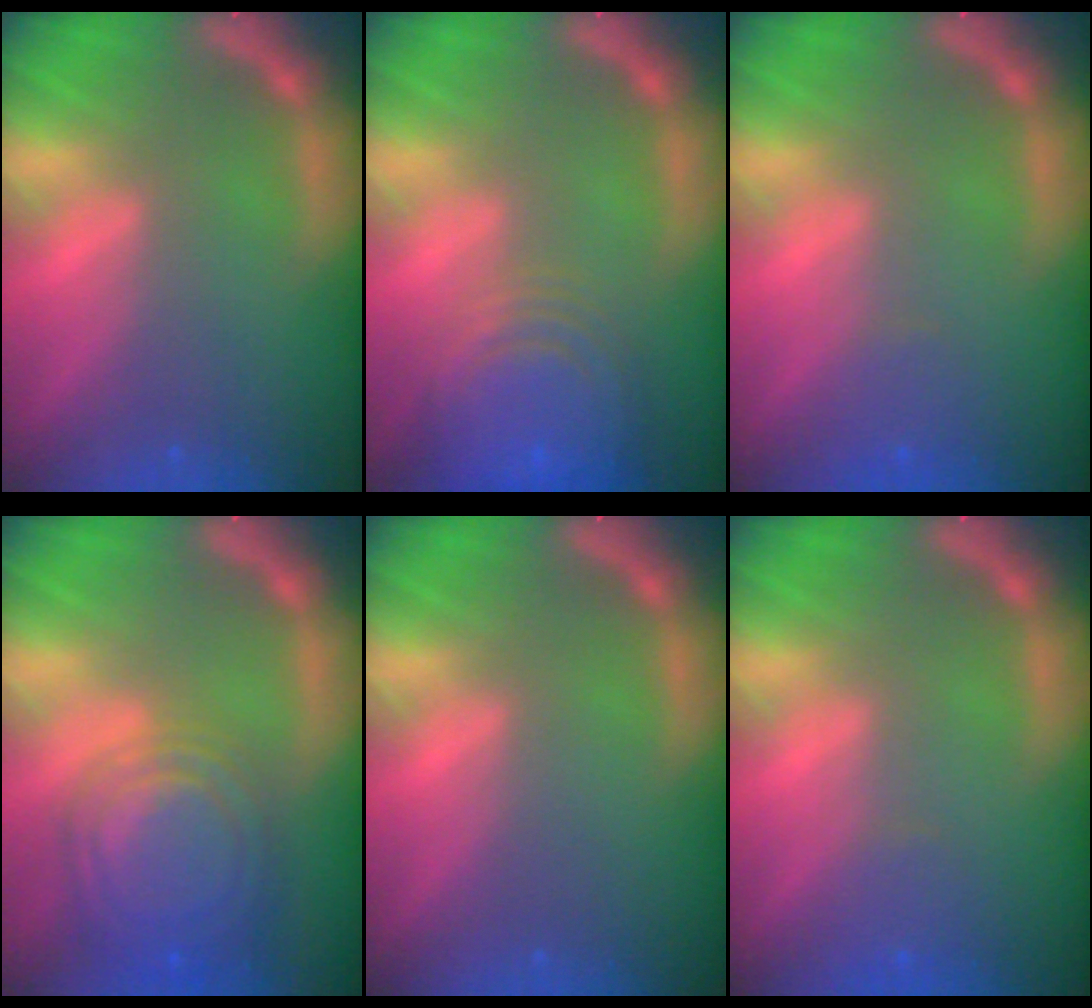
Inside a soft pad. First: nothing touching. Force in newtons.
{"total": 10.0}
{"total": 1.4}
{"total": 10.0}
{"total": 0.0}
{"total": 1.4}